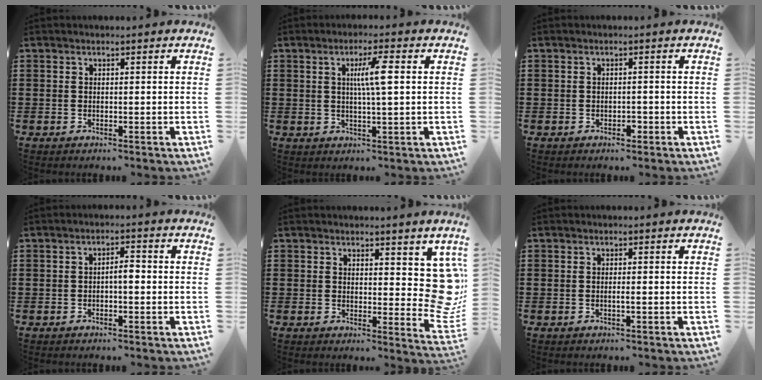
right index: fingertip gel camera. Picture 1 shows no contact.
{"total": 4.9, "force": [1.0, 0.9, 4.7], "torque": [-0.092, 0.008, 0.013]}
{"total": 1.1, "force": [-0.6, 0.6, 0.7], "torque": [-0.016, -0.002, -0.012]}
{"total": 2.2, "force": [-0.5, 0.7, 2.1], "torque": [-0.039, 0.005, -0.011]}
{"total": 7.6, "force": [3.2, 3.9, 5.6], "torque": [-0.055, -0.024, 0.057]}
{"total": 0.9, "force": [-0.3, -0.1, 0.8], "torque": [-0.015, -0.005, -0.005]}